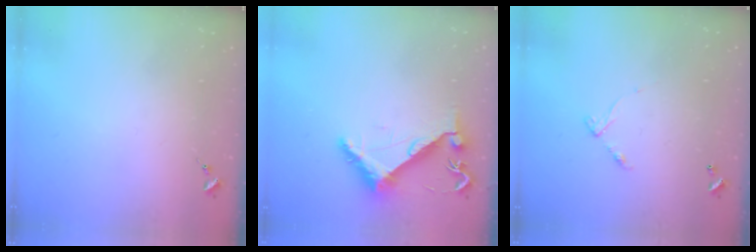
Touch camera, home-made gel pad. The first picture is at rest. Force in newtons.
{"total": 7.9, "press": 7.9, "slide": 0.4}
{"total": 6.2, "press": 6.2, "slide": 0.4}